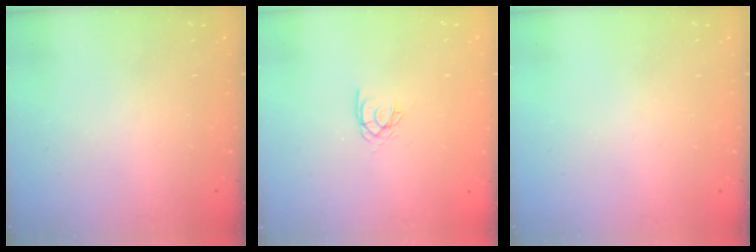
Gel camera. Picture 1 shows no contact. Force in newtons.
{"total": 2.5, "press": 2.5, "slide": 0.1}
{"total": 0.0}